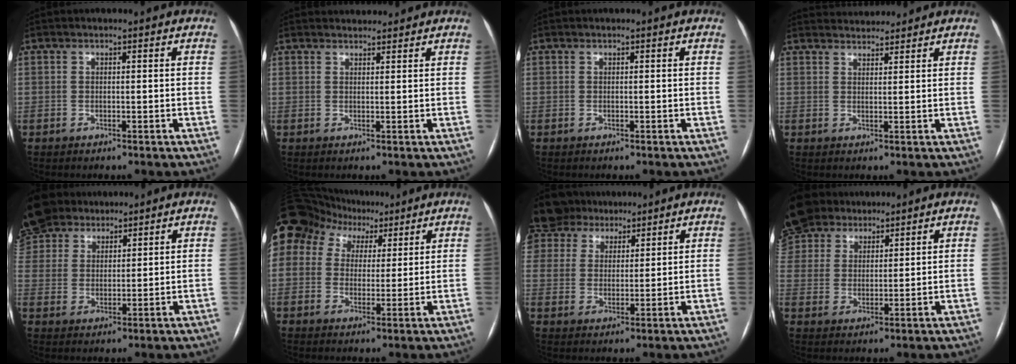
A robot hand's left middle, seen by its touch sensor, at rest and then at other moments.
{"total": 3.1, "force": [3.0, 0.7, 0.2], "torque": [-0.005, 0.020, 0.043]}
{"total": 0.0}
{"total": 4.8, "force": [4.7, 0.7, 0.3], "torque": [-0.010, 0.026, 0.071]}
{"total": 12.7, "force": [9.9, 6.9, 3.7], "torque": [-0.105, 0.043, 0.194]}
{"total": 23.4, "force": [12.7, 17.5, 9.1], "torque": [-0.283, 0.100, 0.236]}
{"total": 12.2, "force": [9.8, 7.0, 2.3], "torque": [-0.068, 0.040, 0.183]}
{"total": 12.9, "force": [10.0, 7.3, 3.7], "torque": [-0.100, 0.045, 0.193]}